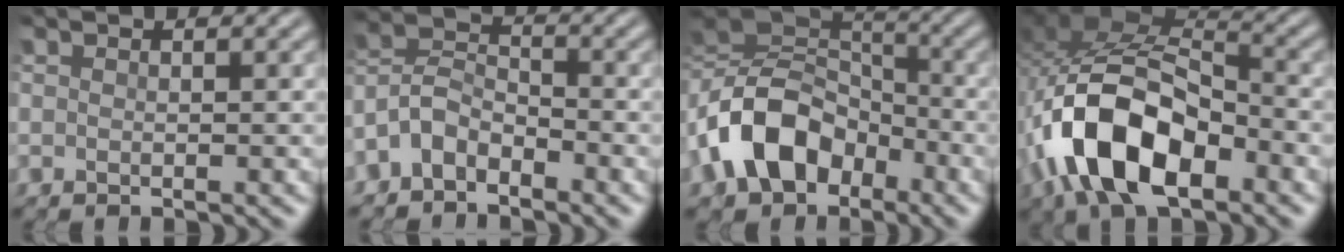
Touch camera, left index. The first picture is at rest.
{"total": 3.8, "force": [-2.9, 1.8, 1.6], "torque": [-0.041, 0.012, -0.065]}
{"total": 11.2, "force": [-4.5, 7.7, 6.8], "torque": [-0.151, 0.004, -0.091]}
{"total": 11.5, "force": [-4.9, 5.8, 8.6], "torque": [-0.174, 0.009, -0.093]}